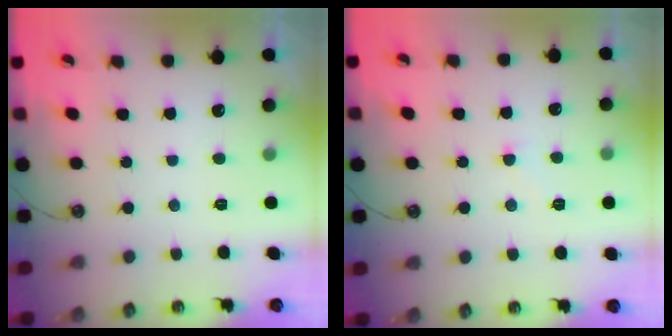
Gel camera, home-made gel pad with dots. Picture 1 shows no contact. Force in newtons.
{"total": 2.4, "press": 2.4, "slide": 0.3}